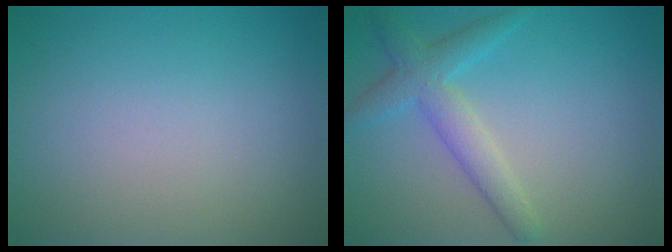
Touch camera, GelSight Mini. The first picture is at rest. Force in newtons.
{"total": 3.3, "press": 3.3, "slide": 0.1}